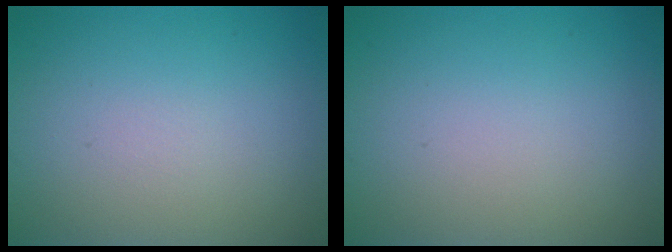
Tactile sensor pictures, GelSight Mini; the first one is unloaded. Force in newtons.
{"total": 0.0}